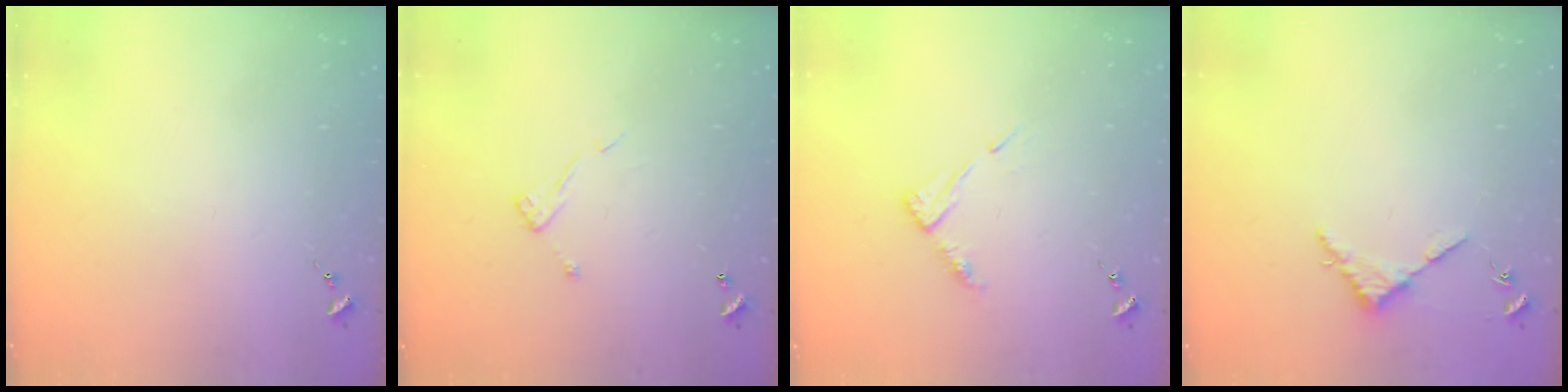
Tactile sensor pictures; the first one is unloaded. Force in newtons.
{"total": 7.3, "press": 7.3, "slide": 0.5}
{"total": 7.4, "press": 7.4, "slide": 0.6}
{"total": 3.4, "press": 3.4, "slide": 0.4}